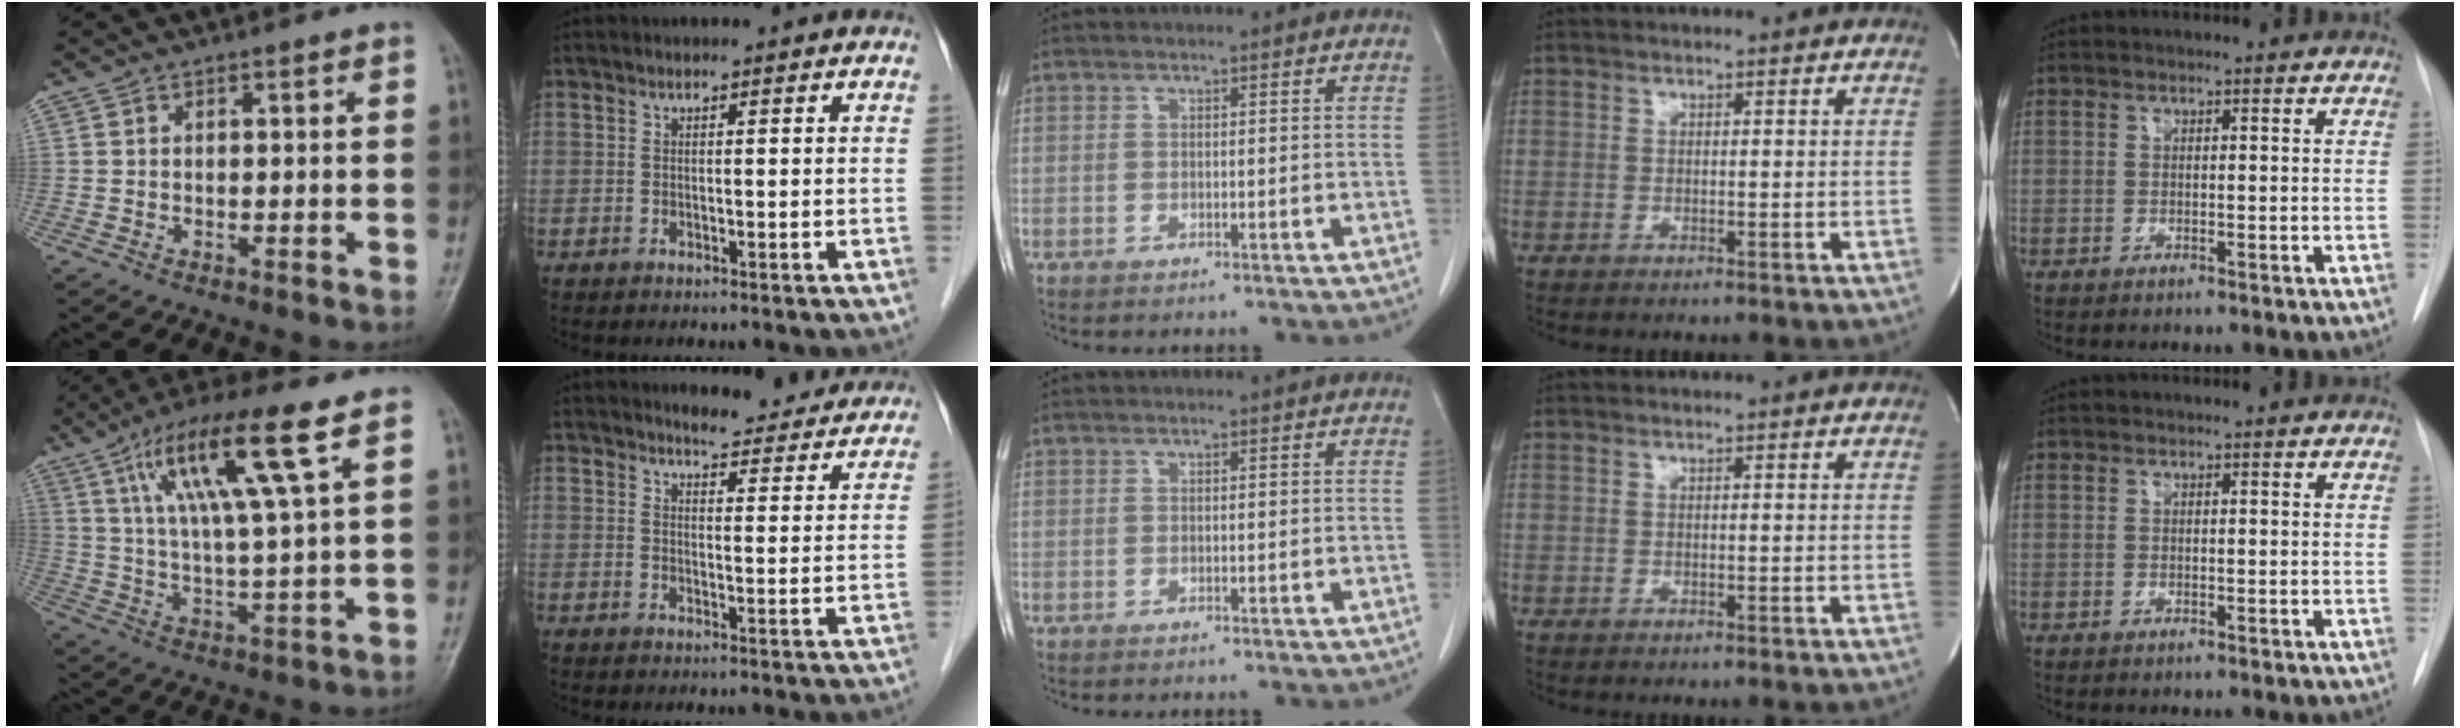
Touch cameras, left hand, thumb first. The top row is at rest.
{"thumb": {"total": 15.1, "force": [7.1, 1.4, 13.3], "torque": [-0.251, -0.016, 0.127]}, "index": {"total": 10.8, "force": [10.3, 2.0, 2.5], "torque": [-0.018, -0.012, 0.112]}}